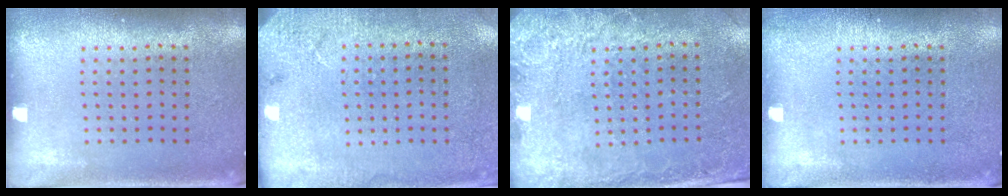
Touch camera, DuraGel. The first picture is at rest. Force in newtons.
{"total": 2.7, "press": 2.2, "slide": 1.5}
{"total": 2.8, "press": 2.0, "slide": 1.9}
{"total": 0.5, "press": 0.5, "slide": 0.1}